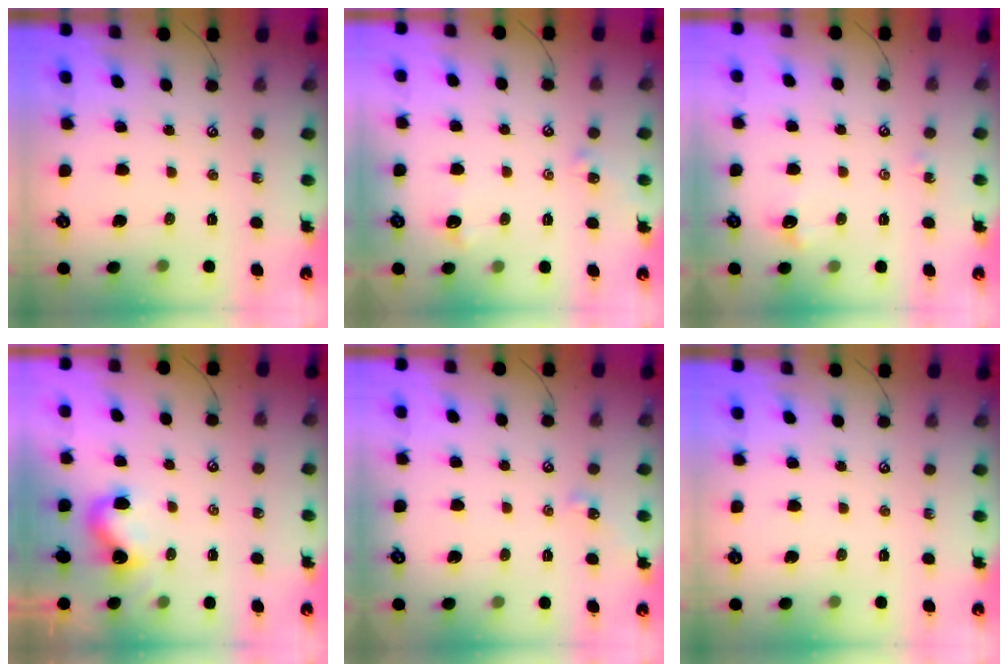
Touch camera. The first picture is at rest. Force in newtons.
{"total": 2.0, "press": 1.9, "slide": 0.5}
{"total": 2.4, "press": 2.3, "slide": 0.6}
{"total": 3.7, "press": 3.7, "slide": 0.4}
{"total": 3.9, "press": 3.8, "slide": 0.6}
{"total": 0.0}